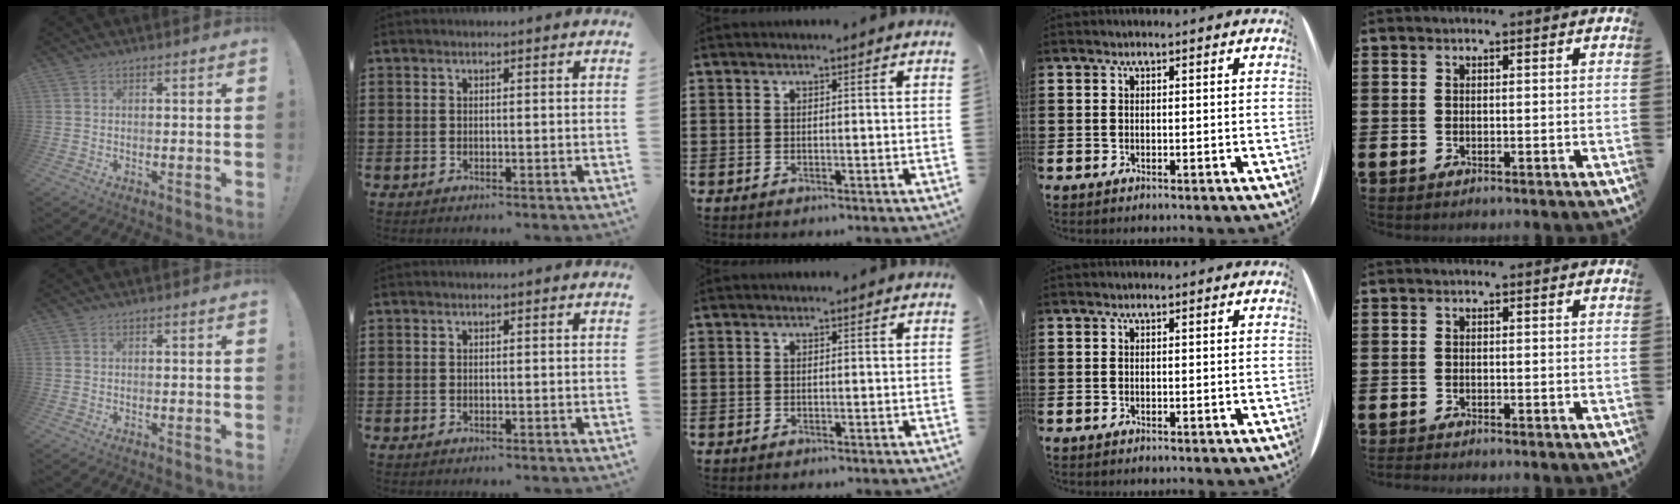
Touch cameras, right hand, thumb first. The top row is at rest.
{}